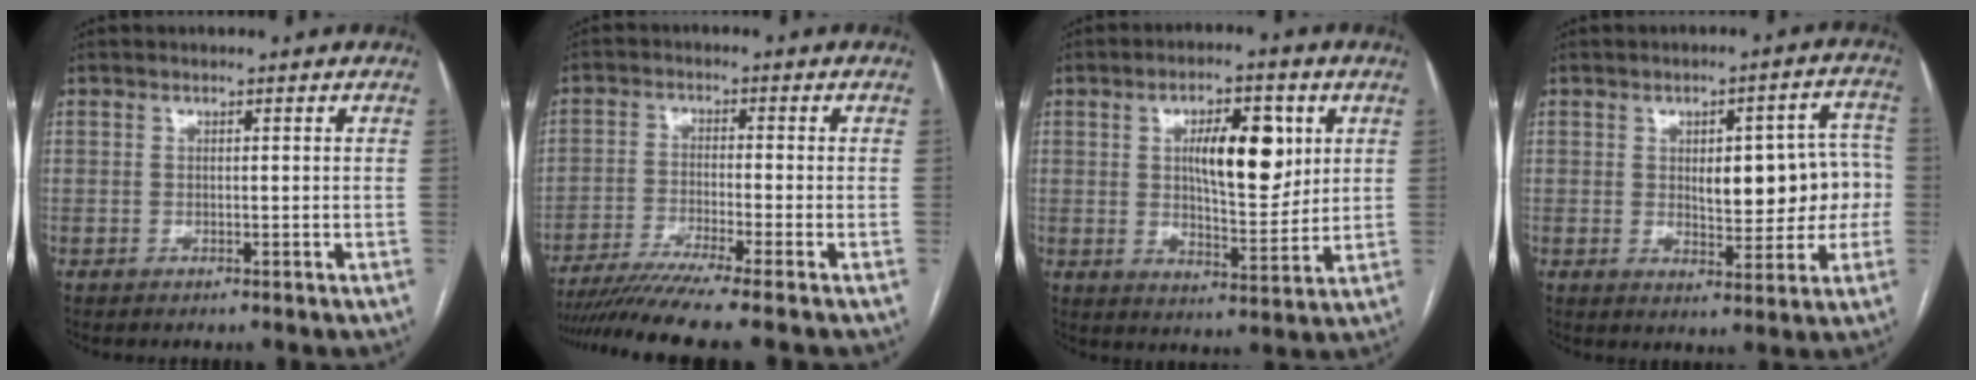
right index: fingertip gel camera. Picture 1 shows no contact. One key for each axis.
{"total": 9.3, "fx": -7.7, "fy": -2.0, "fz": 4.8, "tx": -0.067, "ty": -0.032, "tz": -0.129}
{"total": 10.9, "fx": 3.2, "fy": 3.9, "fz": 9.7, "tx": -0.153, "ty": 0.006, "tz": 0.055}
{"total": 11.0, "fx": 0.1, "fy": 4.5, "fz": 10.0, "tx": -0.113, "ty": 0.031, "tz": 0.011}